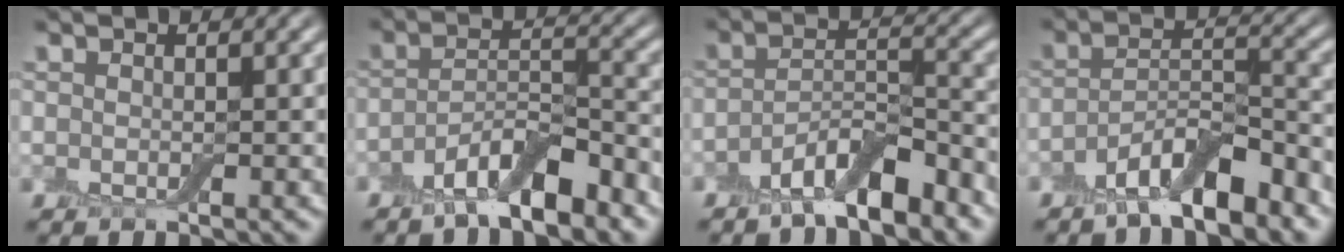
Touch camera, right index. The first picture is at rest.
{"total": 5.9, "force": [-3.9, 1.8, 4.0], "torque": [-0.068, 0.000, -0.070]}
{"total": 5.6, "force": [-3.8, 1.7, 3.6], "torque": [-0.061, 0.001, -0.070]}
{"total": 6.2, "force": [-4.2, 1.9, 4.1], "torque": [-0.070, 0.002, -0.074]}